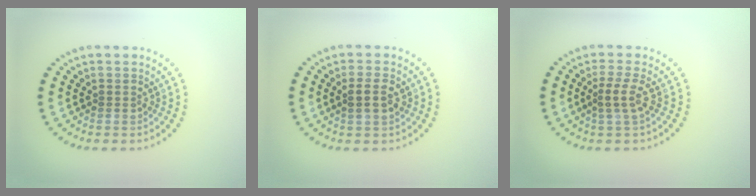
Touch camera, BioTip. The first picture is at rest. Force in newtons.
{"total": 1.9, "press": 1.8, "slide": 0.2}
{"total": 1.8, "press": 1.4, "slide": 1.0}